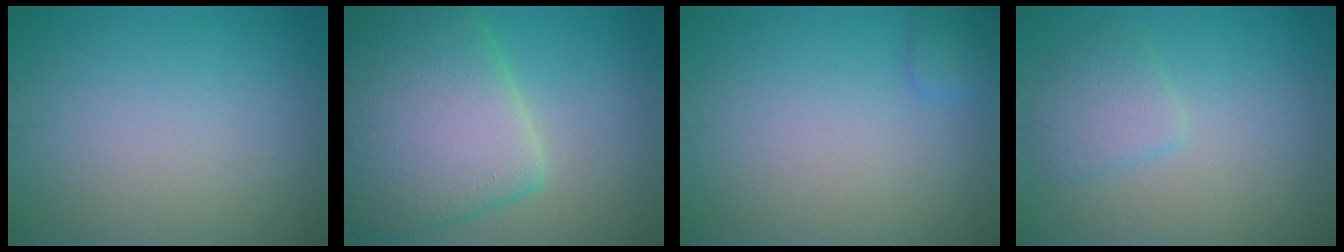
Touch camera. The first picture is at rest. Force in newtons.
{"total": 11.3, "press": 11.2, "slide": 0.4}
{"total": 1.3, "press": 1.3, "slide": 0.1}
{"total": 2.4, "press": 2.4, "slide": 0.3}